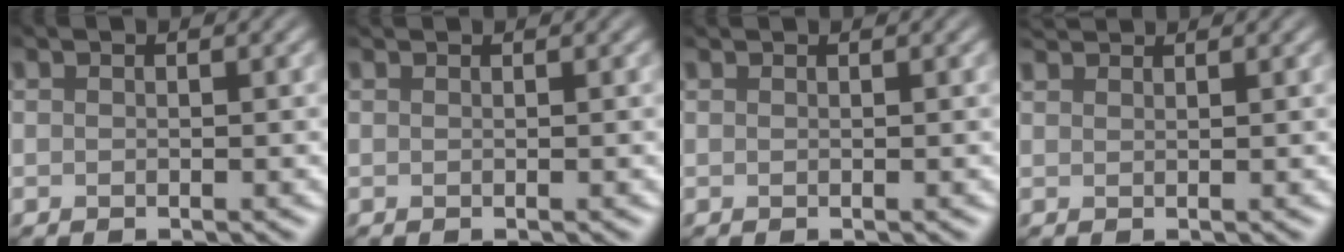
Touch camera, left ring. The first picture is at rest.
{"total": 0.6, "force": [0.6, 0.0, 0.1], "torque": [-0.010, -0.002, 0.001]}
{"total": 0.6, "force": [0.6, 0.0, 0.1], "torque": [-0.011, -0.002, 0.003]}
{"total": 2.5, "force": [2.4, 0.3, 0.6], "torque": [-0.014, 0.008, 0.030]}